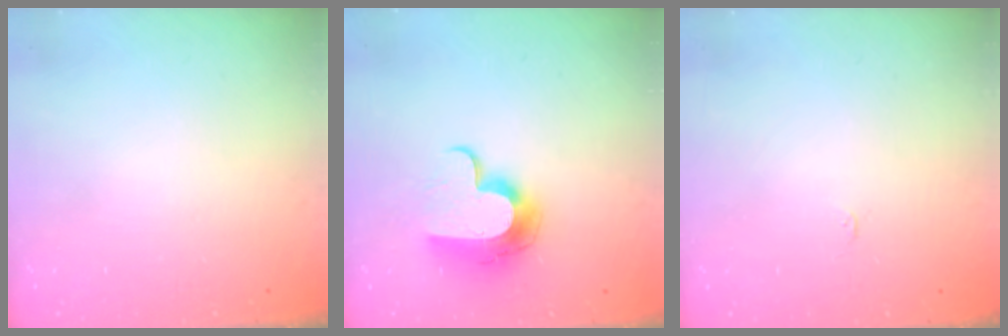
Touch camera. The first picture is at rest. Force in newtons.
{"total": 12.2, "press": 12.2, "slide": 0.3}
{"total": 2.4, "press": 2.4, "slide": 0.3}